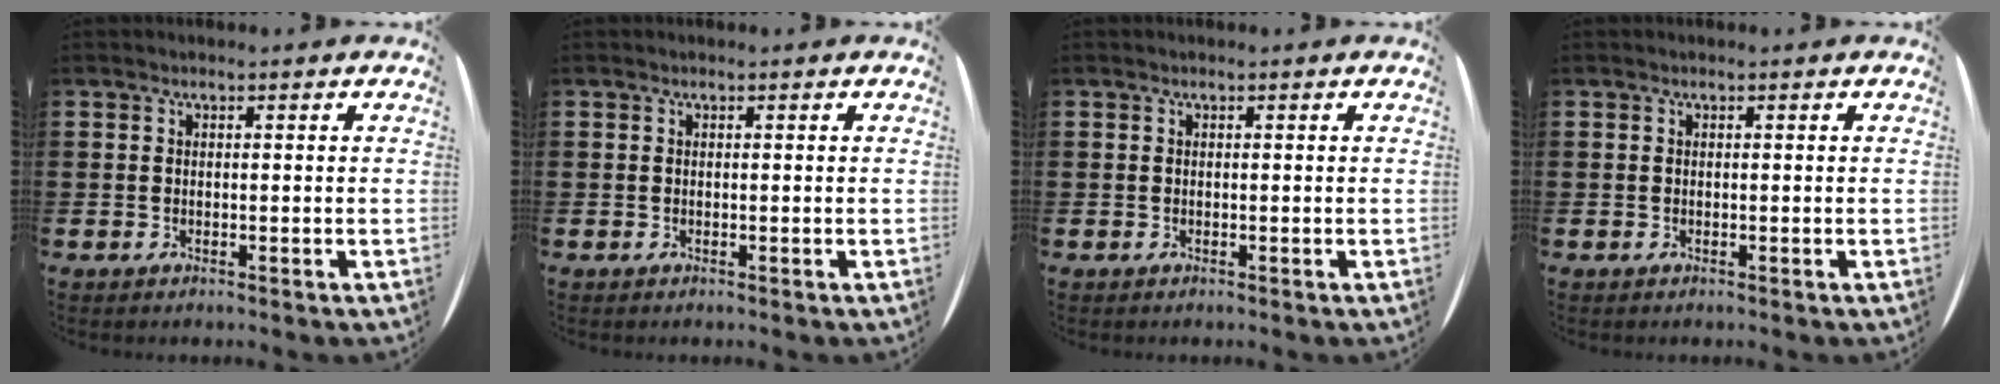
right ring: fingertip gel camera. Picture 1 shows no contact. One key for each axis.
{"total": 0.0}
{"total": 0.0}
{"total": 0.0}